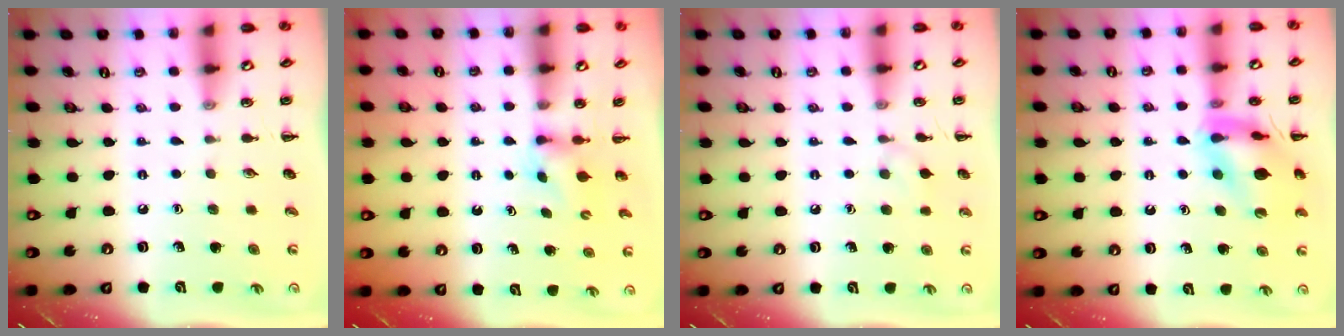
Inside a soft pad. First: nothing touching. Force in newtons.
{"total": 2.2, "press": 1.9, "slide": 1.0}
{"total": 5.8, "press": 5.5, "slide": 2.0}
{"total": 14.2, "press": 14.0, "slide": 1.8}